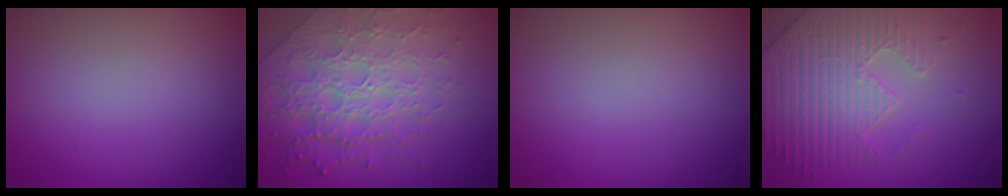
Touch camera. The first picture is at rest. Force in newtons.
{"total": 7.4, "press": 5.4, "slide": 5.1}
{"total": 0.0}
{"total": 5.1, "press": 4.8, "slide": 1.6}